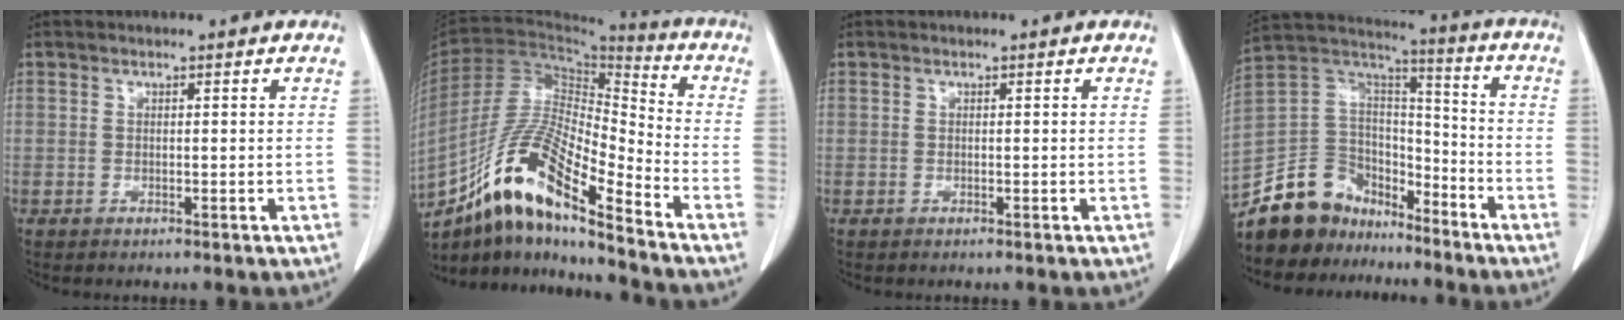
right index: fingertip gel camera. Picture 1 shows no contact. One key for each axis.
{"total": 17.0, "fx": -11.5, "fy": 2.4, "fz": 12.2, "tx": -0.235, "ty": -0.001, "tz": -0.207}
{"total": 0.0}
{"total": 13.6, "fx": -10.8, "fy": 7.8, "fz": 2.4, "tx": -0.055, "ty": 0.080, "tz": -0.198}